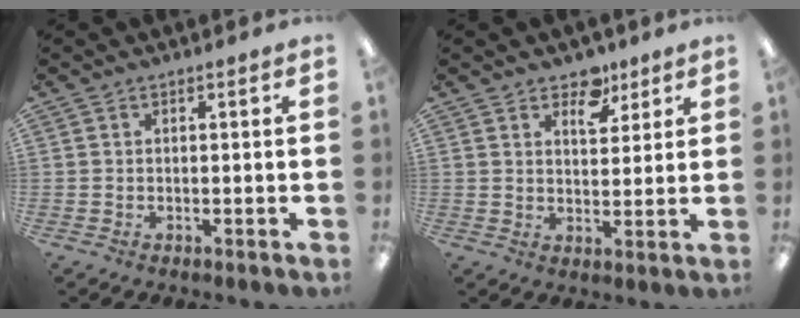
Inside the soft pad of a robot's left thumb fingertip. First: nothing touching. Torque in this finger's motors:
{"motor_torque": [-0.18, -0.13, 0.00, -0.11, -0.02]}